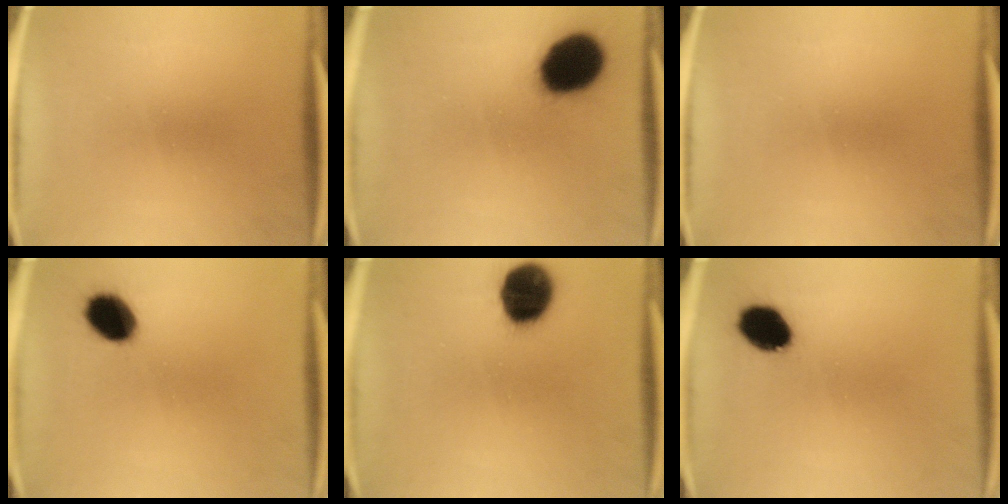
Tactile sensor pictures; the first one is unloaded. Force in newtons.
{"total": 17.5}
{"total": 0.0}
{"total": 8.8}
{"total": 13.9}
{"total": 8.6}